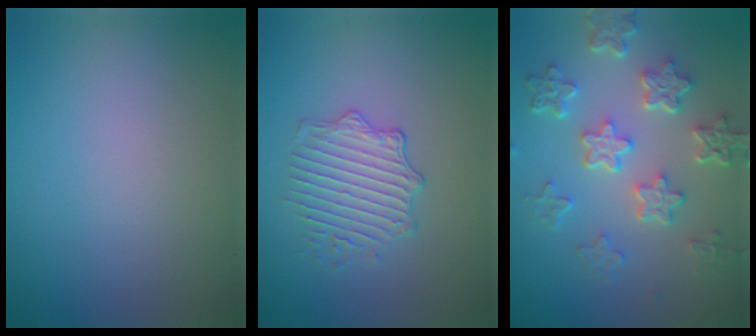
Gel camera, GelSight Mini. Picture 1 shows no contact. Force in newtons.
{"total": 2.6, "press": 2.0, "slide": 1.6}
{"total": 5.8, "press": 4.3, "slide": 3.8}